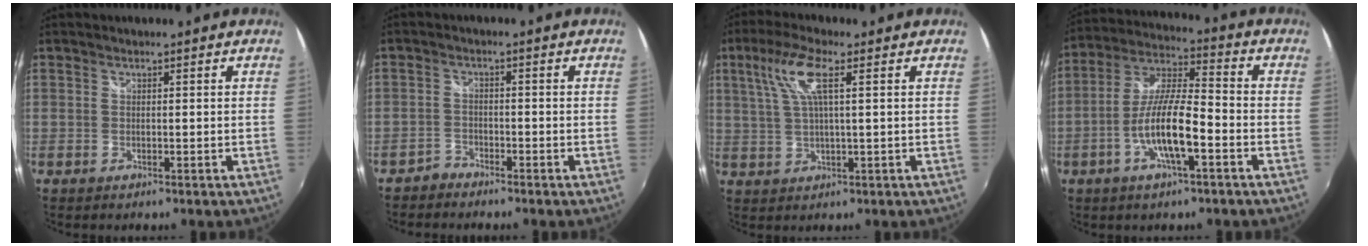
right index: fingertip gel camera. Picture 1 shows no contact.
{"total": 2.4, "force": [-2.2, 0.9, -0.2], "torque": [-0.002, 0.004, -0.045]}
{"total": 7.6, "force": [2.8, 1.3, 7.0], "torque": [-0.141, 0.011, 0.059]}
{"total": 12.3, "force": [-4.7, 2.6, 11.1], "torque": [-0.224, -0.001, -0.090]}